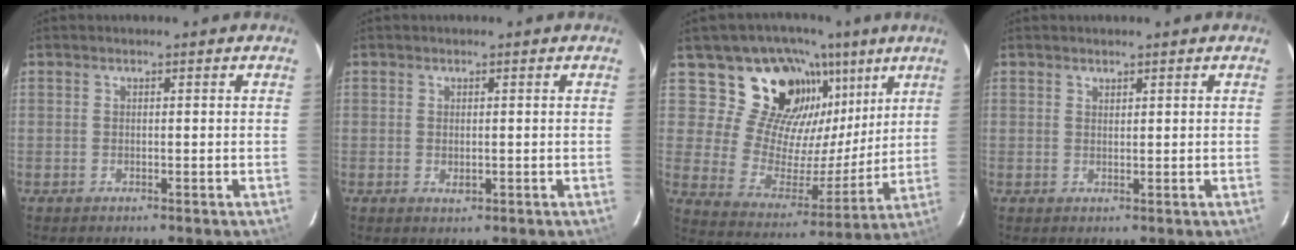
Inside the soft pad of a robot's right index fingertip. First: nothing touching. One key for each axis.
{"total": 1.3, "fx": -0.1, "fy": 0.8, "fz": 1.1, "tx": -0.018, "ty": 0.000, "tz": 0.001}
{"total": 19.5, "fx": 11.4, "fy": 13.2, "fz": 8.7, "tx": -0.158, "ty": 0.007, "tz": 0.213}
{"total": 0.9, "fx": 0.8, "fy": 0.3, "fz": 0.1, "tx": -0.003, "ty": 0.001, "tz": 0.015}